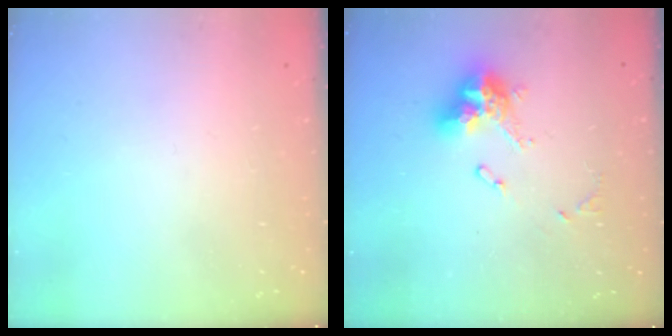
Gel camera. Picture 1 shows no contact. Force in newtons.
{"total": 11.5, "press": 11.4, "slide": 1.0}